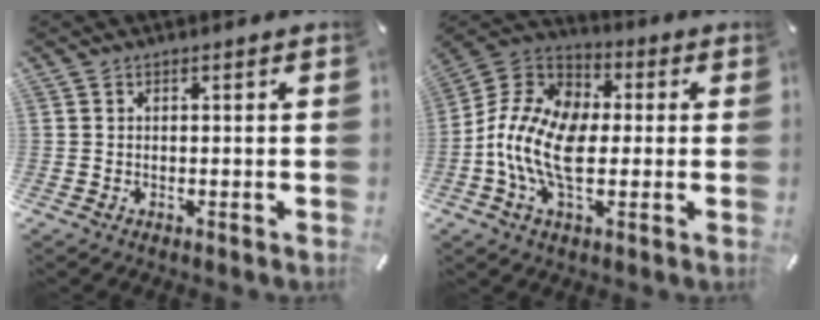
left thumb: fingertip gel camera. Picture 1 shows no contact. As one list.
[{"total": 13.4, "force": [-2.8, 8.2, 10.2], "torque": [-0.238, 0.004, -0.055]}]